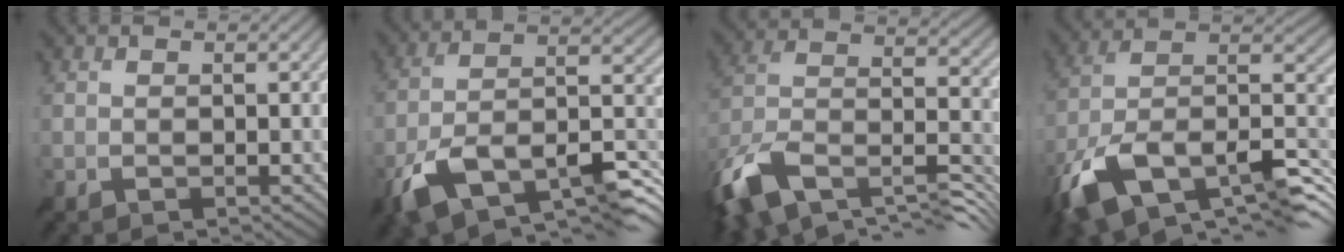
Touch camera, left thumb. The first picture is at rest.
{"total": 15.8, "force": [-8.7, 6.9, 11.2], "torque": [-0.223, -0.025, -0.151]}
{"total": 16.3, "force": [-8.4, 8.9, 10.8], "torque": [-0.275, -0.025, -0.126]}
{"total": 17.7, "force": [-7.5, 9.9, 12.7], "torque": [-0.279, -0.025, -0.119]}